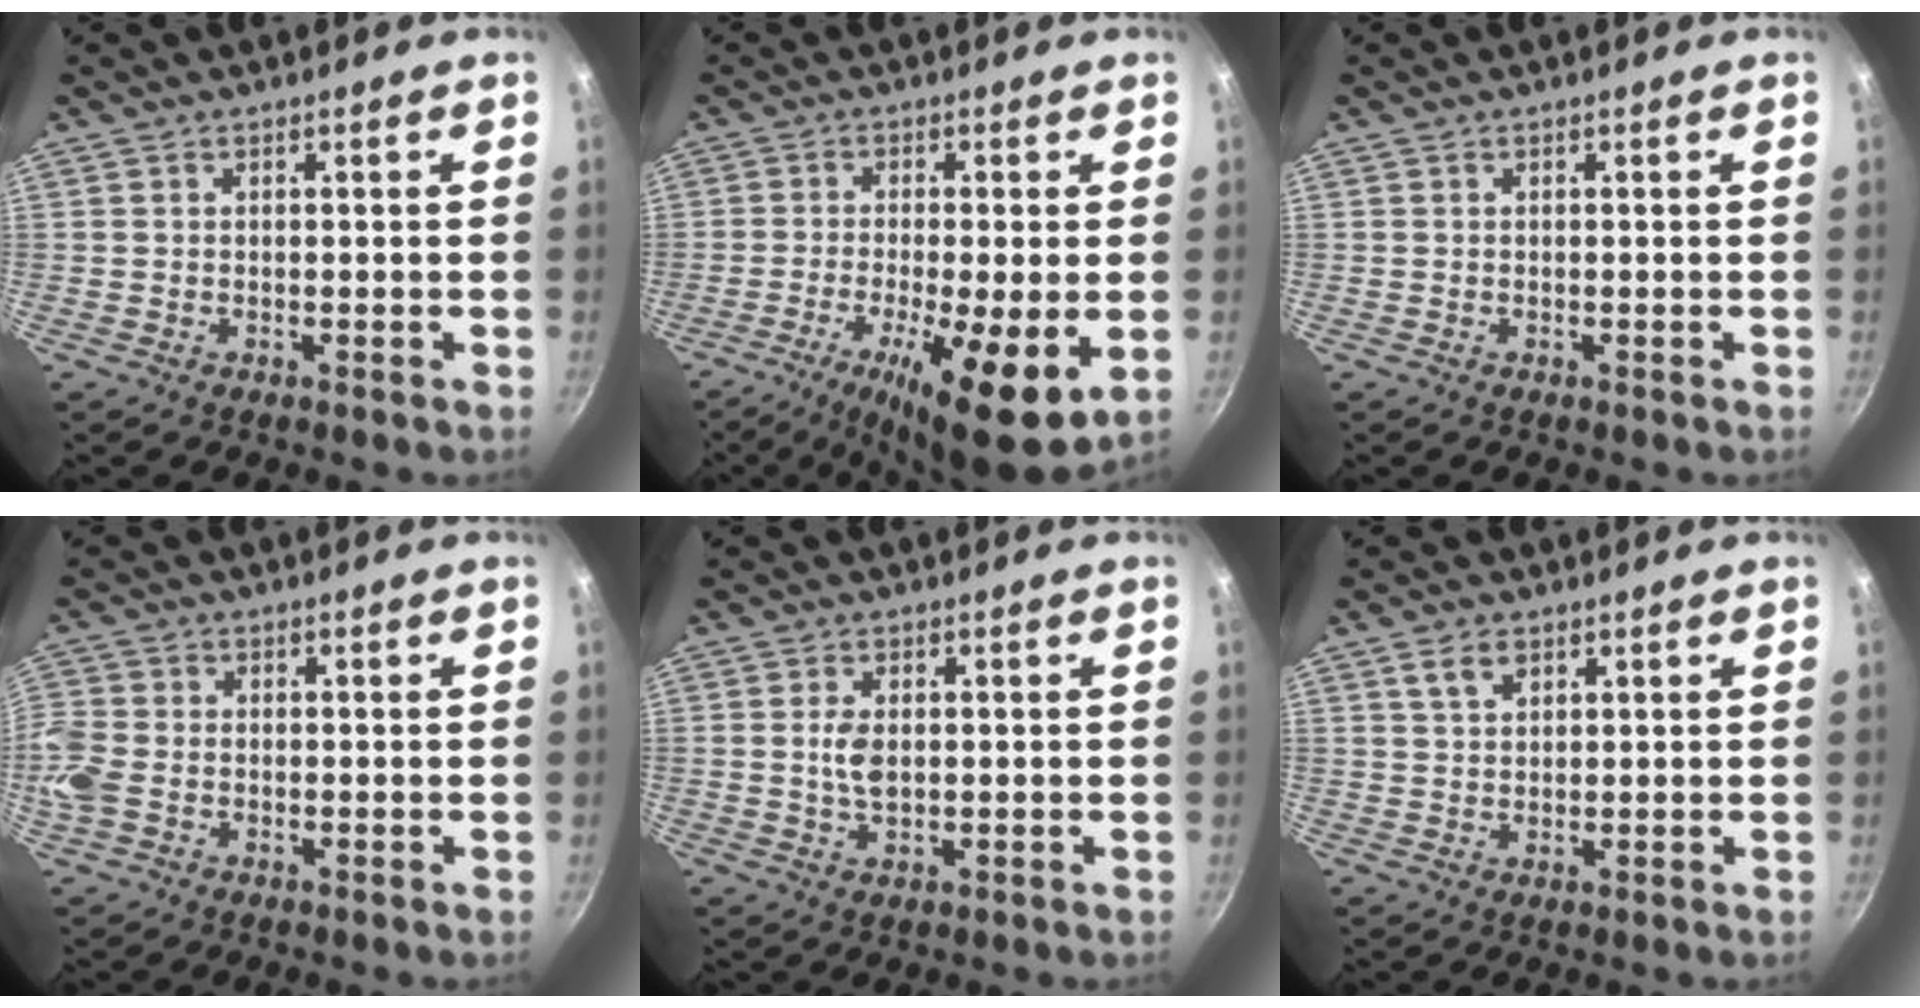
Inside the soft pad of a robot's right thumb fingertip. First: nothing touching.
{"total": 13.7, "force": [-4.0, 3.1, 12.7], "torque": [-0.211, -0.010, -0.063]}
{"total": 0.0}
{"total": 6.8, "force": [-1.5, 5.1, 4.2], "torque": [-0.099, 0.003, -0.043]}
{"total": 4.1, "force": [0.3, 2.3, 3.3], "torque": [-0.060, -0.004, 0.006]}
{"total": 3.5, "force": [1.9, 2.3, 2.0], "torque": [-0.026, -0.003, 0.036]}